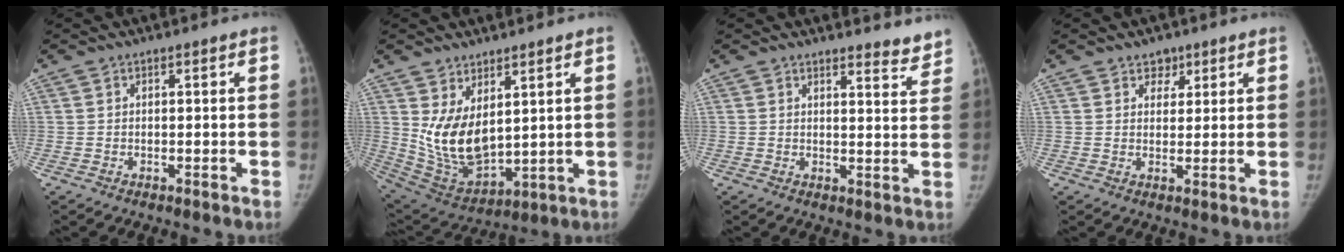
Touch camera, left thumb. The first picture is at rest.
{"total": 12.0, "force": [3.7, 6.6, 9.3], "torque": [-0.153, -0.032, 0.098]}
{"total": 5.1, "force": [4.8, 1.2, 1.3], "torque": [0.003, -0.040, 0.050]}
{"total": 3.2, "force": [2.2, 2.2, 0.9], "torque": [0.010, -0.013, 0.032]}